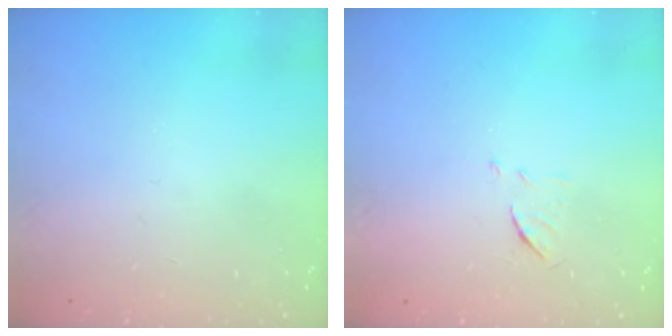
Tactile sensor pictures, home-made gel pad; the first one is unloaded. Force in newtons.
{"total": 5.9, "press": 5.9, "slide": 0.5}